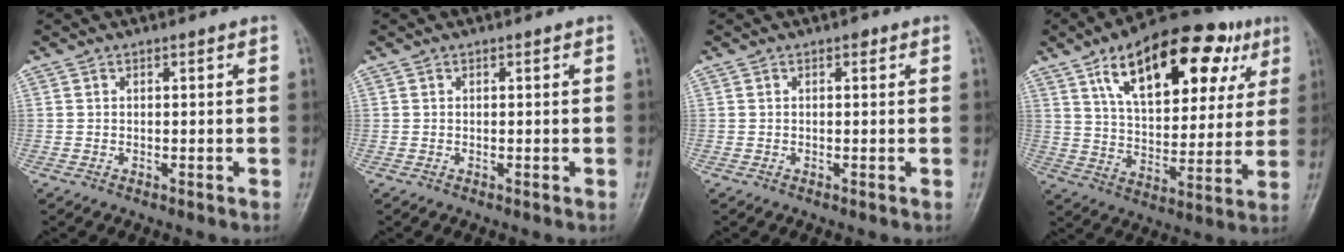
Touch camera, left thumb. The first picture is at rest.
{"total": 0.0}
{"total": 0.8, "force": [0.4, 0.5, 0.5], "torque": [-0.001, 0.000, 0.002]}
{"total": 24.6, "force": [11.4, 12.0, 18.2], "torque": [-0.233, -0.007, 0.182]}